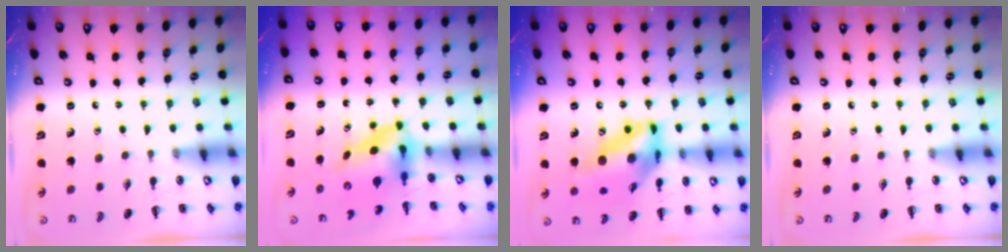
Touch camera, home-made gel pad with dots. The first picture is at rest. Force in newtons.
{"total": 4.0, "press": 3.9, "slide": 0.8}
{"total": 14.8, "press": 14.0, "slide": 5.0}
{"total": 0.0}